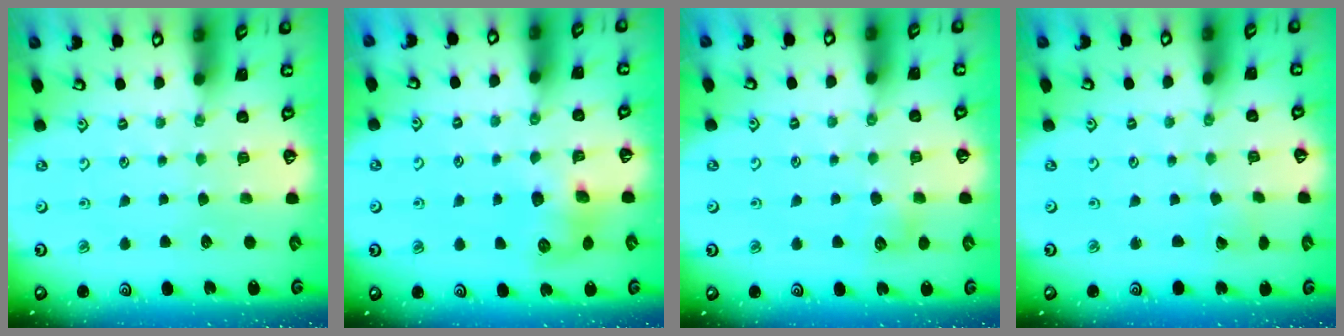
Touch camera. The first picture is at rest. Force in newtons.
{"total": 8.3, "press": 8.3, "slide": 0.4}
{"total": 6.3, "press": 6.3, "slide": 0.9}
{"total": 1.2, "press": 1.2, "slide": 0.0}